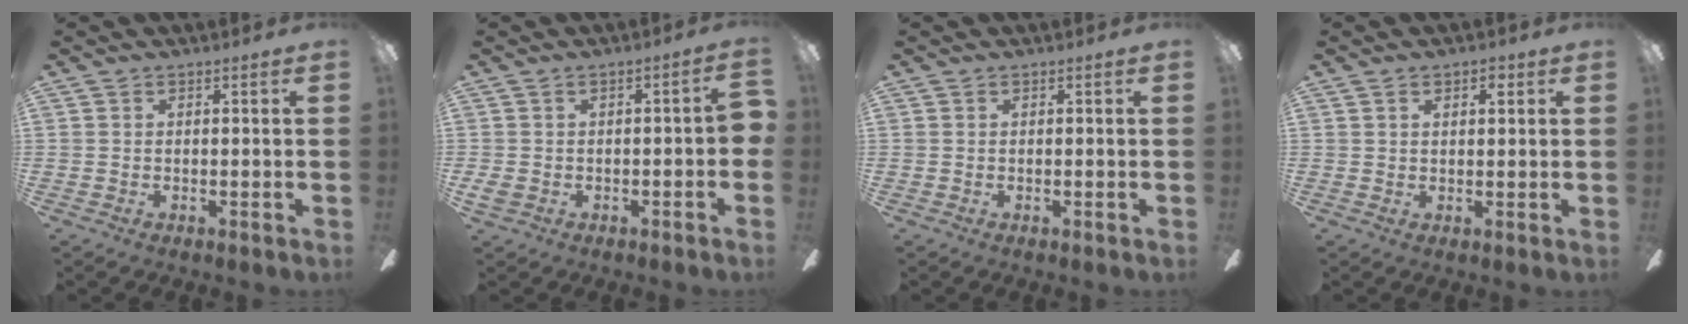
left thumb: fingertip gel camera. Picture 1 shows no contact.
{"total": 5.9, "force": [-1.7, 2.9, 4.8], "torque": [-0.083, 0.015, -0.027]}
{"total": 0.0}
{"total": 2.4, "force": [1.2, 1.1, 1.7], "torque": [-0.023, -0.002, 0.017]}